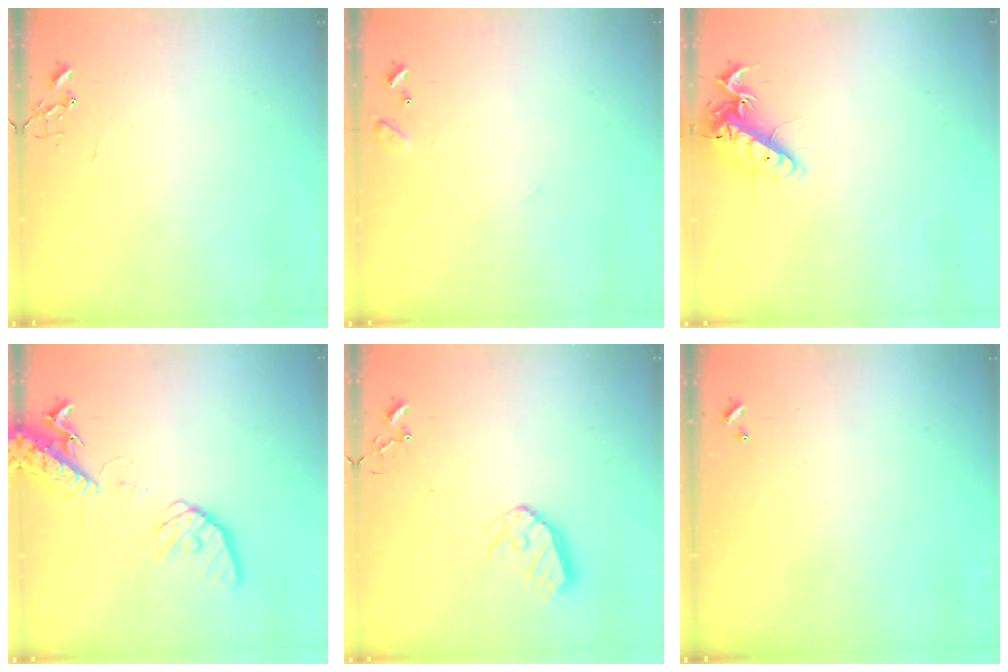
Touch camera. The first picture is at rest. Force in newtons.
{"total": 8.4, "press": 8.4, "slide": 0.5}
{"total": 14.2, "press": 14.2, "slide": 1.4}
{"total": 16.1, "press": 15.8, "slide": 3.0}
{"total": 10.8, "press": 10.8, "slide": 0.9}
{"total": 0.0}